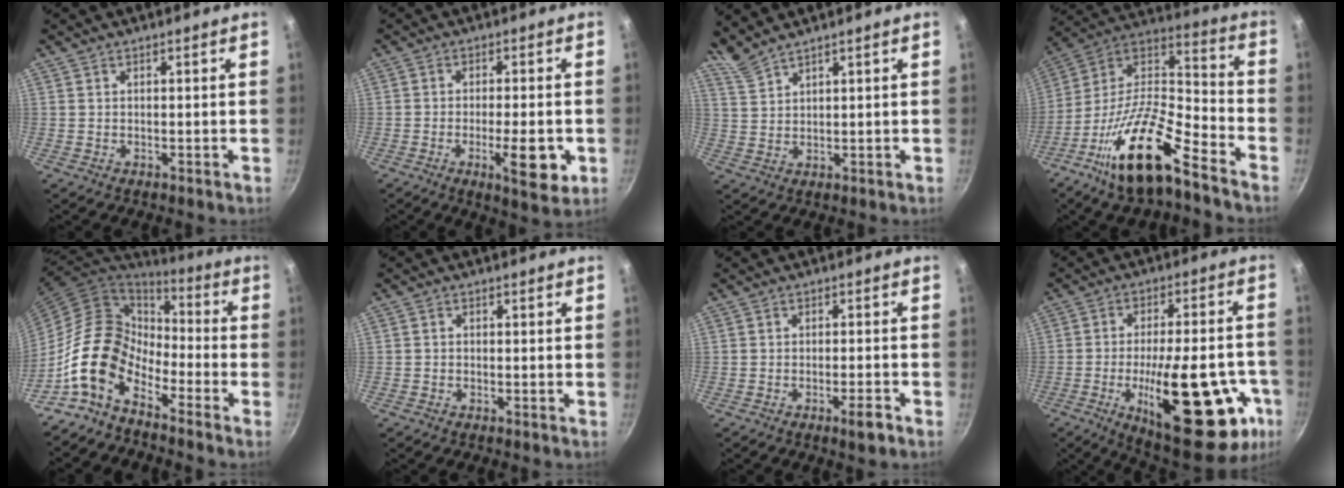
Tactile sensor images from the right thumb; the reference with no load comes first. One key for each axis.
{"total": 9.4, "fx": -2.8, "fy": 2.9, "fz": 8.5, "tx": -0.115, "ty": 0.004, "tz": -0.037}
{"total": 3.8, "fx": 3.6, "fy": 0.1, "fz": 1.2, "tx": -0.032, "ty": -0.015, "tz": 0.083}
{"total": 21.6, "fx": -12.4, "fy": 7.3, "fz": 16.1, "tx": -0.272, "ty": 0.078, "tz": -0.242}
{"total": 13.2, "fx": -7.7, "fy": 7.9, "fz": 7.1, "tx": -0.096, "ty": 0.066, "tz": -0.172}
{"total": 0.7, "fx": -0.4, "fy": 0.5, "fz": 0.3, "tx": -0.007, "ty": 0.004, "tz": -0.011}
{"total": 3.6, "fx": -2.1, "fy": 0.7, "fz": 2.9, "tx": -0.044, "ty": 0.015, "tz": -0.031}
{"total": 28.7, "fx": -9.5, "fy": 11.4, "fz": 24.6, "tx": -0.308, "ty": 0.020, "tz": -0.125}